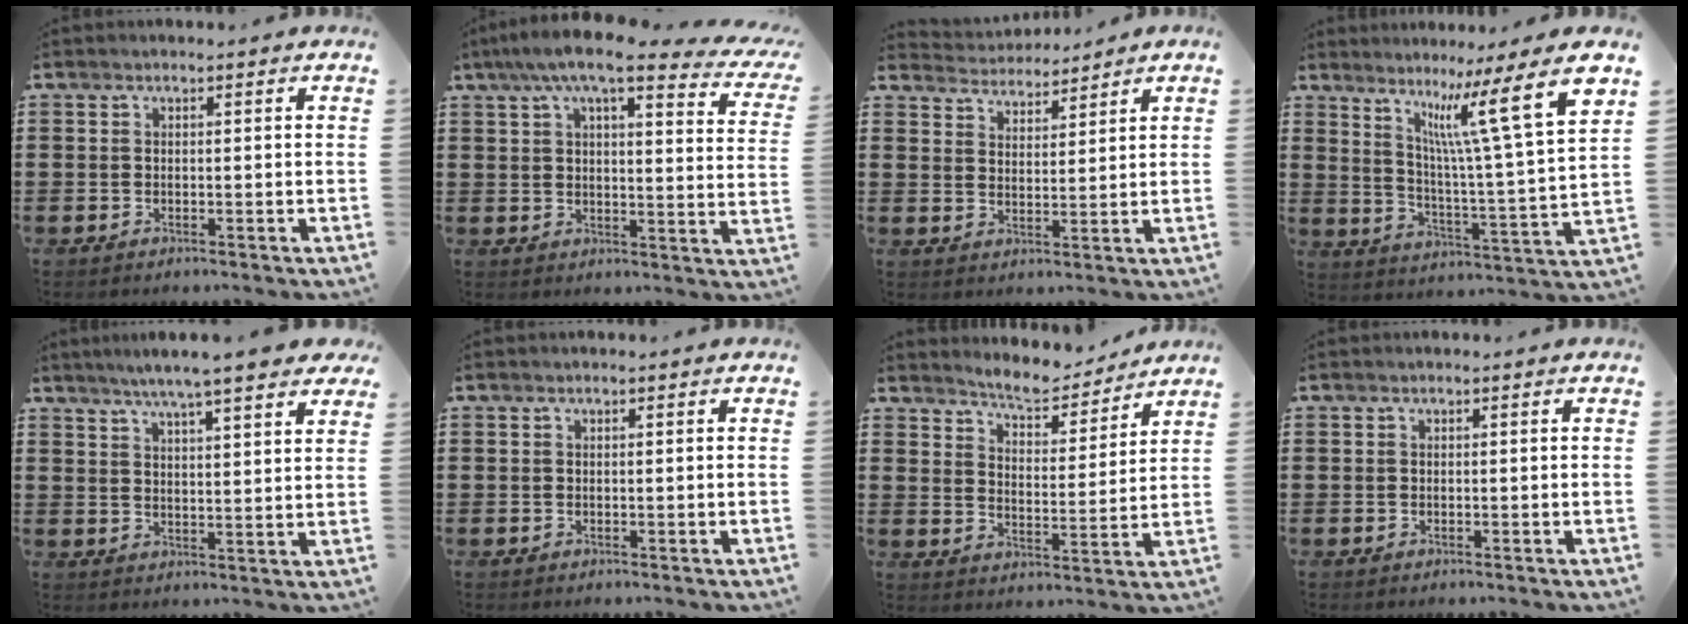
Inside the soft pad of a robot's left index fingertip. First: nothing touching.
{"total": 8.8, "force": [6.9, 0.9, 5.4], "torque": [-0.119, -0.021, 0.117]}
{"total": 3.7, "force": [3.7, 0.6, -0.1], "torque": [-0.013, -0.014, 0.066]}
{"total": 11.6, "force": [7.4, -0.4, 8.9], "torque": [-0.160, -0.050, 0.106]}
{"total": 5.8, "force": [4.9, 0.2, 3.0], "torque": [-0.075, -0.014, 0.084]}
{"total": 0.0}
{"total": 5.7, "force": [5.6, 0.3, 1.1], "torque": [-0.037, -0.037, 0.095]}
{"total": 0.0}